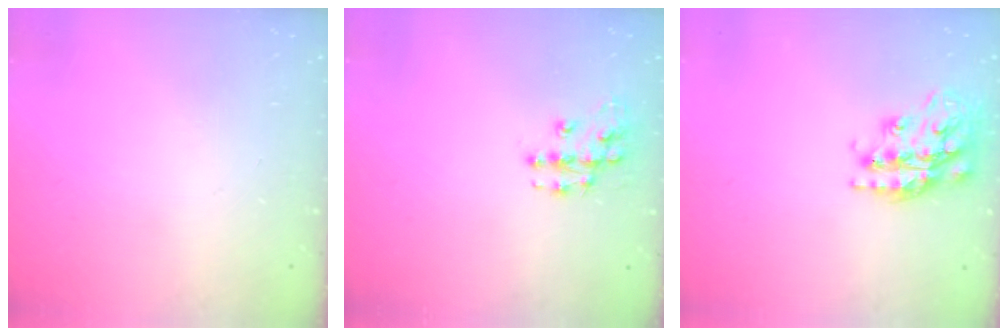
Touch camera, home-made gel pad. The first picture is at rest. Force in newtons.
{"total": 9.7, "press": 9.7, "slide": 0.7}
{"total": 19.3, "press": 19.3, "slide": 1.4}